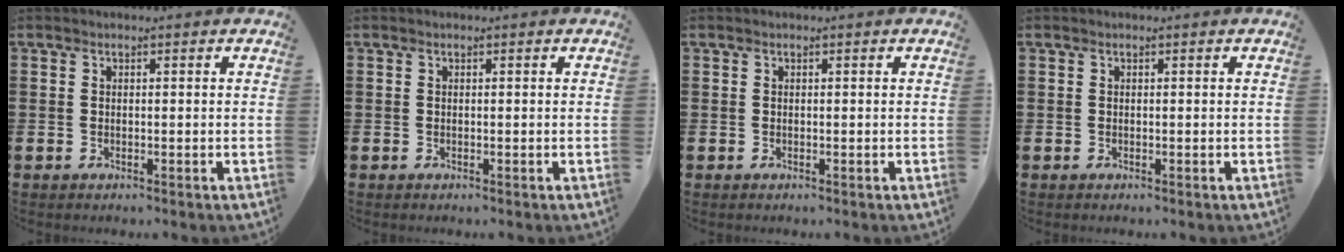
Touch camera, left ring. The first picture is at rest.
{"total": 0.0}
{"total": 0.0}
{"total": 0.0}